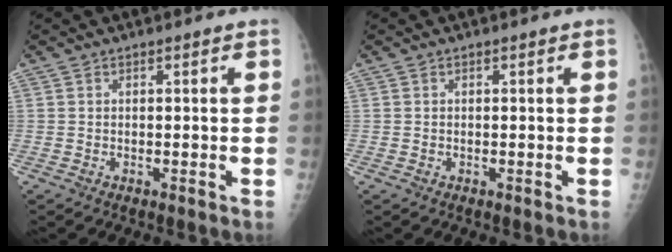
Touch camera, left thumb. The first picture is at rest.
{"total": 0.0}